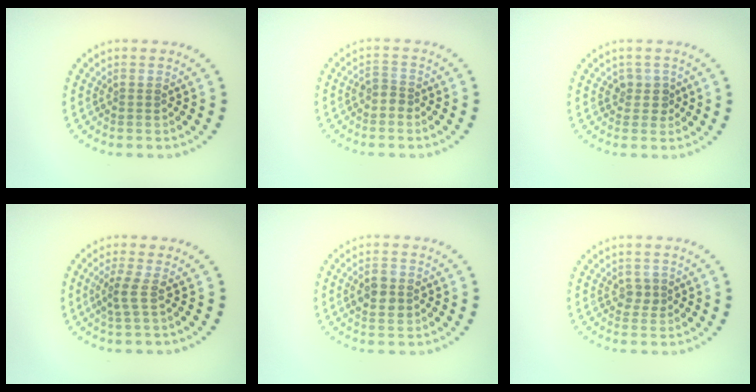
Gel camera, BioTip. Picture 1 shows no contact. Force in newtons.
{"total": 1.2, "press": 1.0, "slide": 0.7}
{"total": 1.5, "press": 1.2, "slide": 1.0}
{"total": 1.9, "press": 1.2, "slide": 1.4}
{"total": 2.8, "press": 2.8, "slide": 0.1}
{"total": 1.1, "press": 1.0, "slide": 0.4}